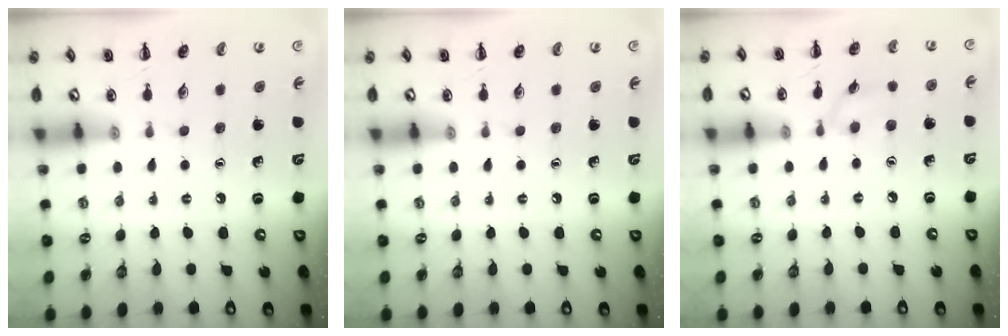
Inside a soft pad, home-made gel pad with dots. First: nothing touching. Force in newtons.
{"total": 0.0}
{"total": 4.4, "press": 4.3, "slide": 0.9}